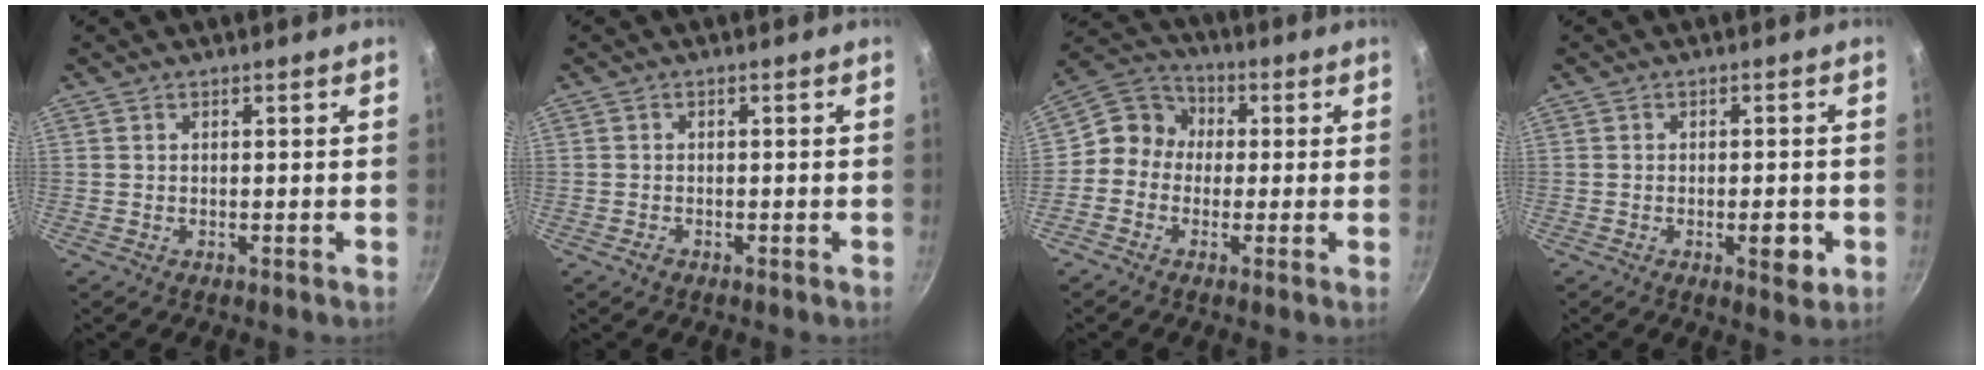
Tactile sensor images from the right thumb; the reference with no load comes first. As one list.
[{"total": 1.1, "force": [-0.8, 0.7, 0.4], "torque": [-0.008, 0.005, -0.014]}, {"total": 7.7, "force": [-0.3, 7.1, 3.1], "torque": [-0.030, 0.023, -0.034]}, {"total": 4.6, "force": [-1.4, 1.9, 3.9], "torque": [-0.040, 0.005, -0.016]}]